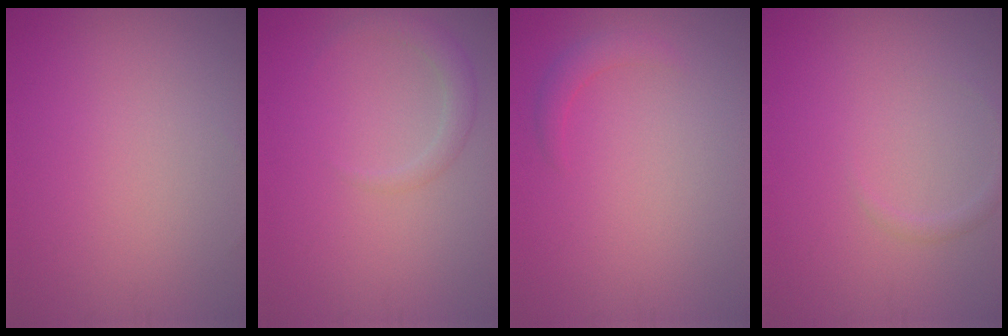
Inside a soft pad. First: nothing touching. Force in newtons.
{"total": 1.8, "press": 1.8, "slide": 0.1}
{"total": 1.4, "press": 1.4, "slide": 0.0}
{"total": 0.8, "press": 0.8, "slide": 0.0}